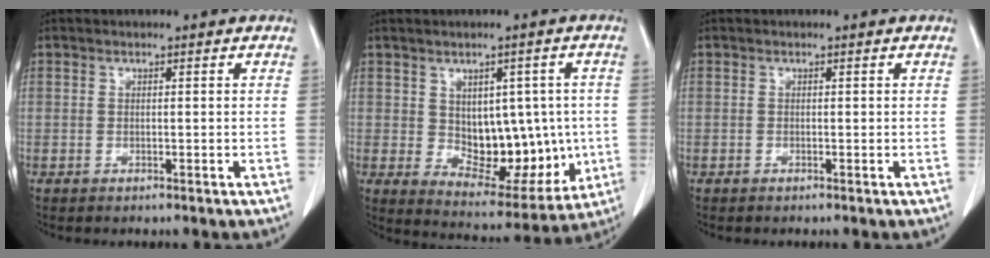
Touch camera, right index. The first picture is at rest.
{"total": 12.3, "force": [-0.1, 7.3, 9.8], "torque": [-0.120, 0.010, 0.028]}
{"total": 0.0}